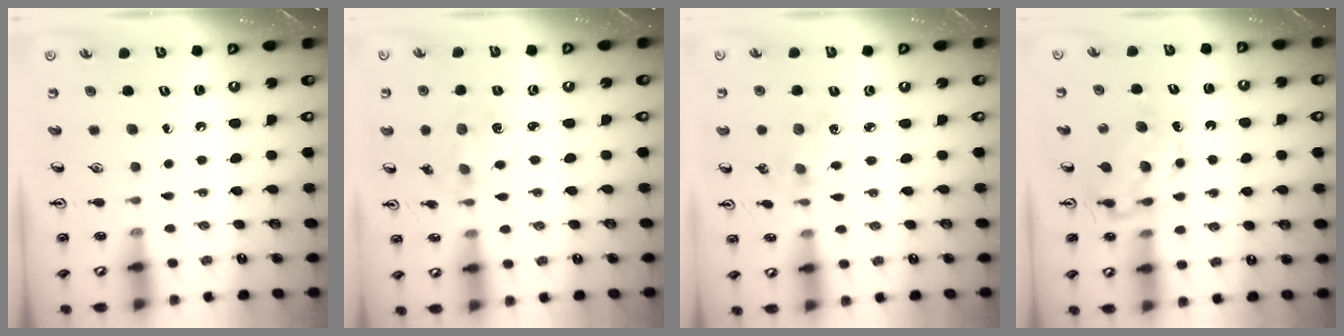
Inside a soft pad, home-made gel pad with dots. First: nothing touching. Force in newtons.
{"total": 2.1, "press": 2.1, "slide": 0.3}
{"total": 2.7, "press": 2.7, "slide": 0.4}
{"total": 6.9, "press": 6.9, "slide": 0.5}